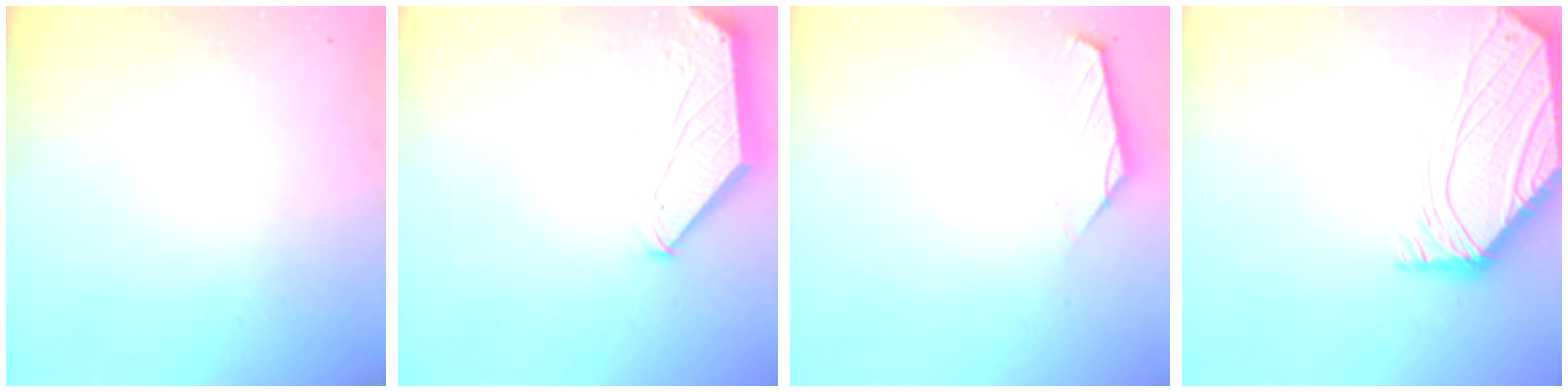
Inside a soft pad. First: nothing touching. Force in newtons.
{"total": 0.0}
{"total": 0.0}
{"total": 0.5, "press": 0.4, "slide": 0.3}